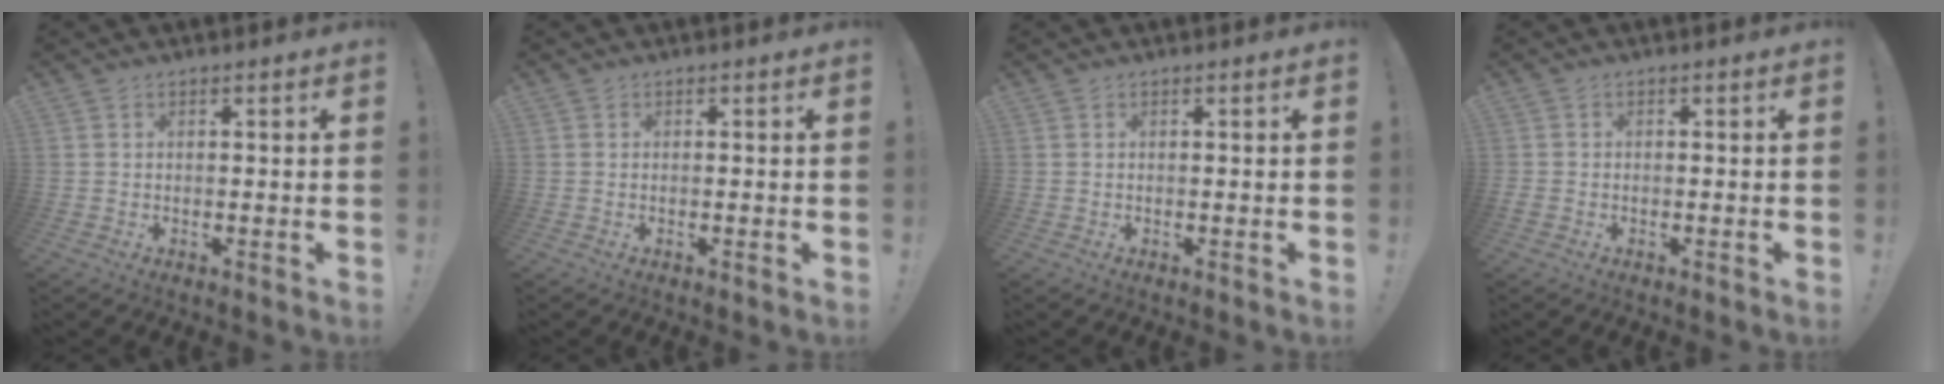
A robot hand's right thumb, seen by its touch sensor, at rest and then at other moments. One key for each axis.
{"total": 0.0}
{"total": 0.0}
{"total": 1.0, "fx": -0.6, "fy": 0.8, "fz": 0.4, "tx": -0.004, "ty": 0.004, "tz": -0.010}